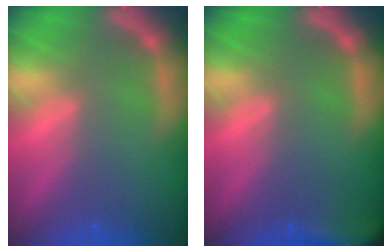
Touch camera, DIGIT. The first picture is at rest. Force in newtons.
{"total": 6.4}